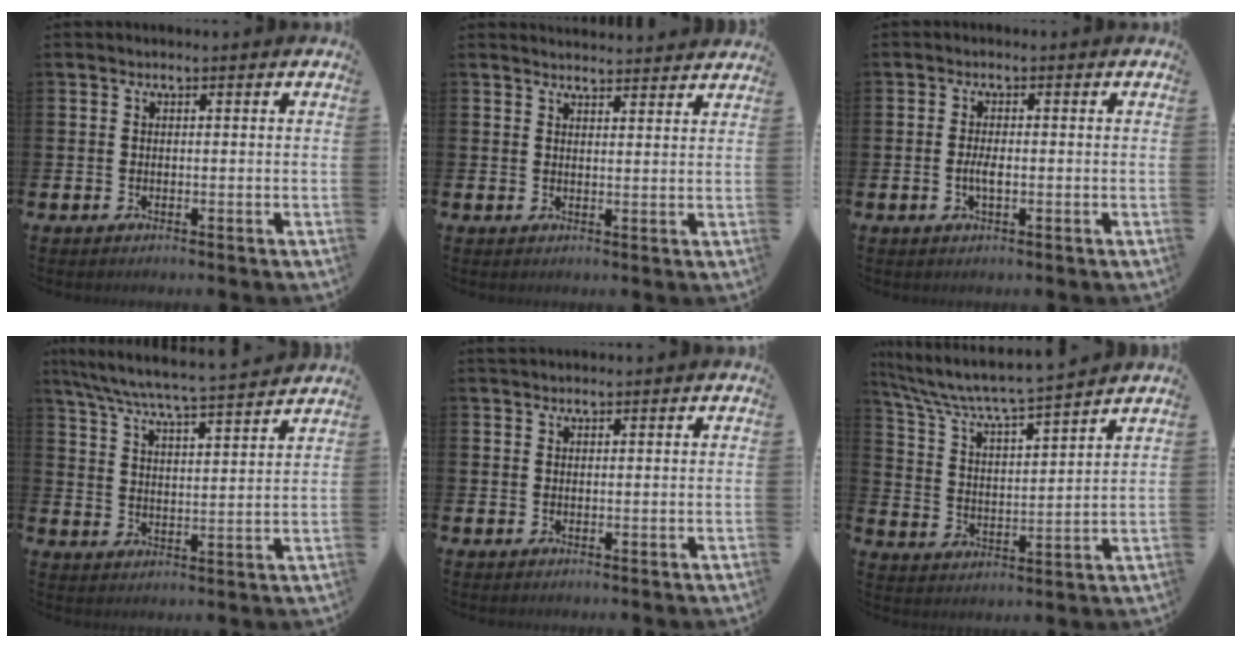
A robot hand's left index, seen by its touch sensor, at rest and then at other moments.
{"total": 3.0, "force": [3.0, 0.2, -0.1], "torque": [0.000, -0.019, 0.054]}
{"total": 2.2, "force": [-0.4, 0.8, 2.0], "torque": [-0.036, 0.000, -0.007]}
{"total": 7.0, "force": [6.7, -0.1, 2.2], "torque": [-0.068, -0.049, 0.115]}
{"total": 1.1, "force": [1.1, 0.3, 0.1], "torque": [0.005, 0.000, 0.018]}
{"total": 6.6, "force": [6.2, 0.0, 2.2], "torque": [-0.071, -0.050, 0.100]}